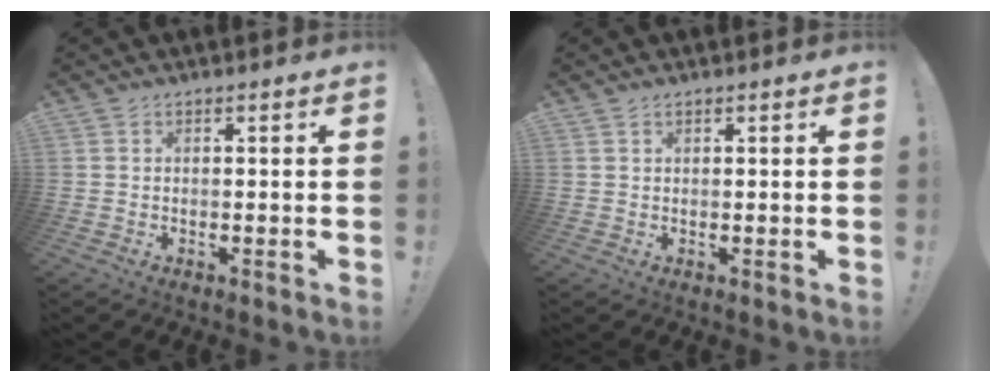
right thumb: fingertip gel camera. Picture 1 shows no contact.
{"total": 0.6, "force": [0.5, 0.1, 0.3], "torque": [0.002, -0.004, 0.008]}